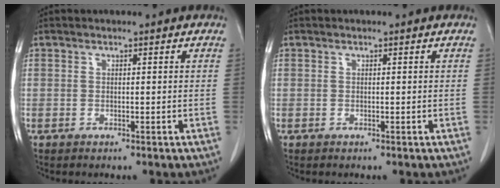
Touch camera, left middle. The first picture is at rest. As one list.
[{"total": 0.0}]